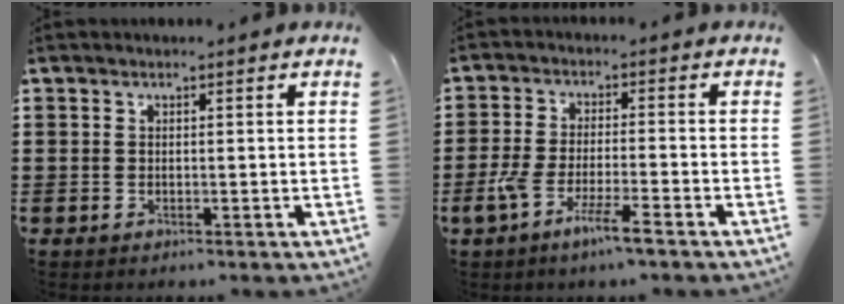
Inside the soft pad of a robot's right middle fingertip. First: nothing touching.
{"total": 6.3, "force": [-4.0, 0.6, 4.8], "torque": [-0.111, -0.017, -0.078]}